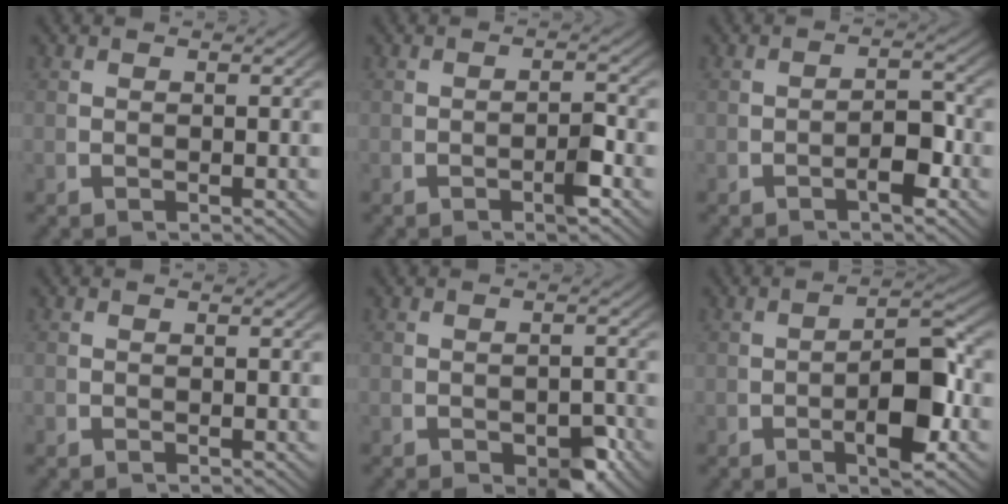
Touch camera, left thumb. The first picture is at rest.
{"total": 1.9, "force": [-0.8, 0.4, 1.7], "torque": [-0.025, 0.002, -0.016]}
{"total": 2.7, "force": [-0.9, 0.9, 2.4], "torque": [-0.038, -0.006, -0.015]}
{"total": 0.0}
{"total": 3.9, "force": [-2.0, 2.0, 2.7], "torque": [-0.036, -0.020, -0.027]}
{"total": 6.6, "force": [-0.8, 2.5, 6.0], "torque": [-0.095, -0.008, -0.013]}